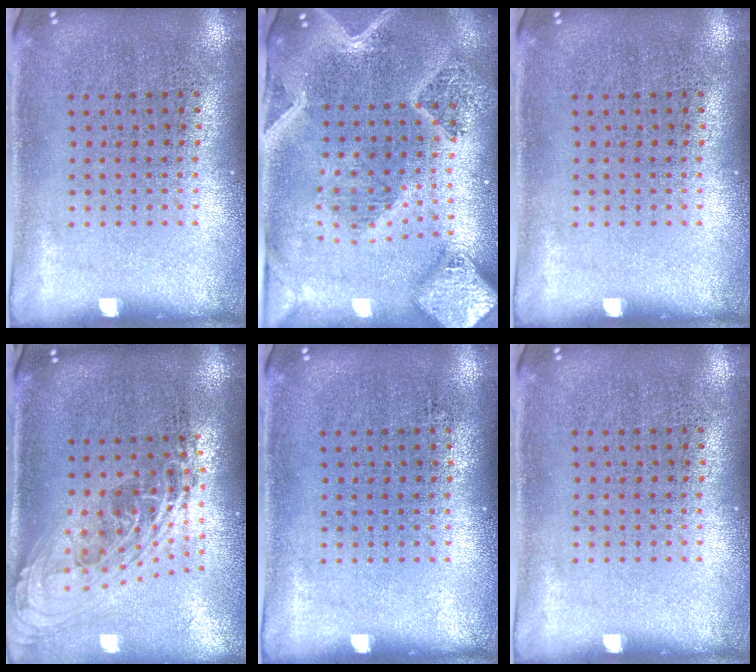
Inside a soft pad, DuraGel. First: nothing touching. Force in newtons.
{"total": 3.3, "press": 2.8, "slide": 1.8}
{"total": 0.0}
{"total": 2.2, "press": 1.6, "slide": 1.4}
{"total": 0.0}
{"total": 0.0}